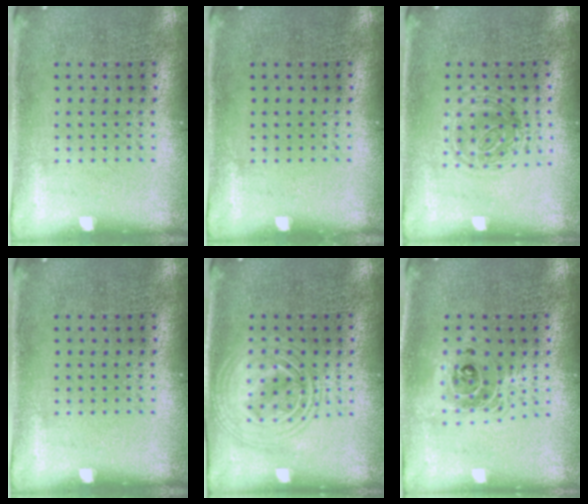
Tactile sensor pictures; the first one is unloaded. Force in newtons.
{"total": 0.0}
{"total": 1.2, "press": 1.0, "slide": 0.6}
{"total": 0.0}
{"total": 2.9, "press": 2.9, "slide": 0.4}
{"total": 1.4, "press": 1.2, "slide": 0.7}